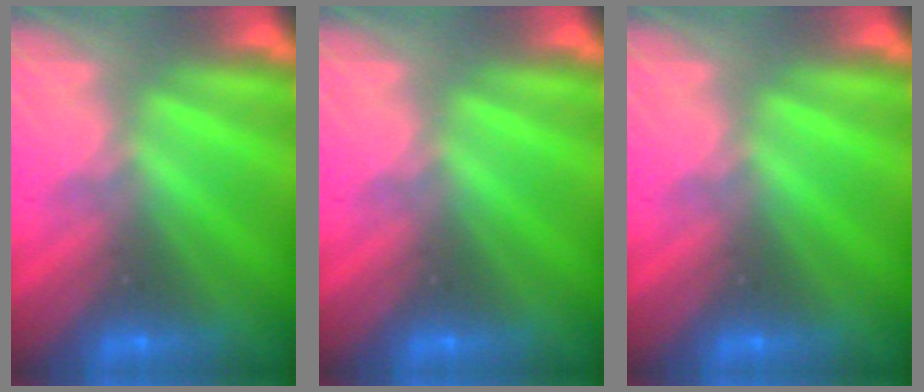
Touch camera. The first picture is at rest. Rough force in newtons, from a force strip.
{"total": 0.0}
{"total": 0.0}